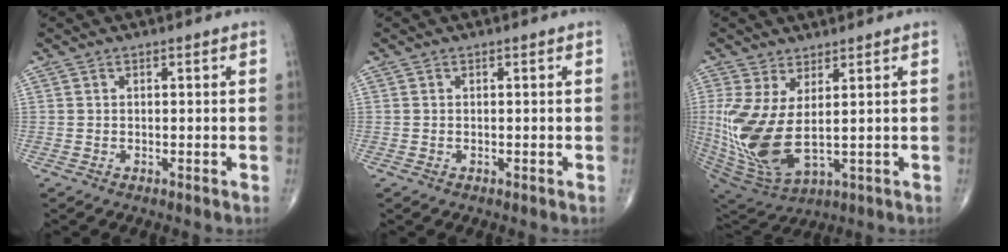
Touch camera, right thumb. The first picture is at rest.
{"total": 0.0}
{"total": 14.5, "force": [1.2, 6.5, 12.9], "torque": [-0.294, -0.029, 0.045]}